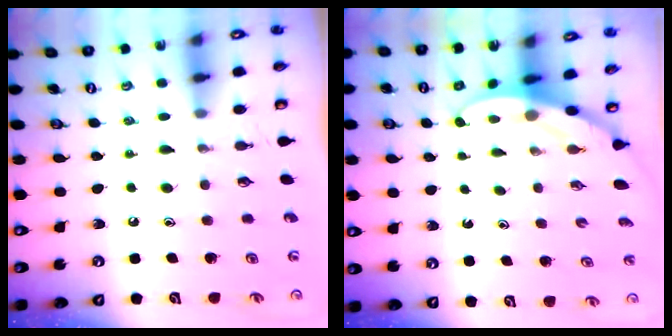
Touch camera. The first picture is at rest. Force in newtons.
{"total": 3.4, "press": 3.4, "slide": 0.1}